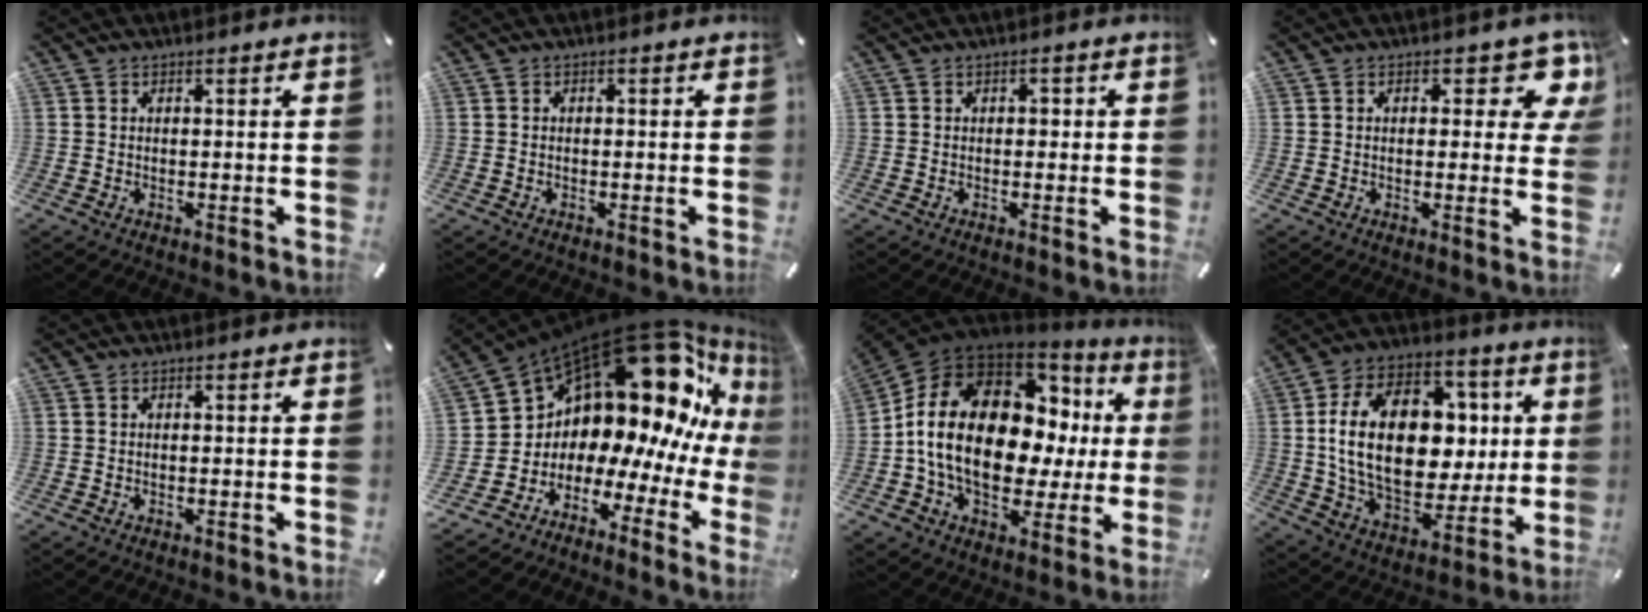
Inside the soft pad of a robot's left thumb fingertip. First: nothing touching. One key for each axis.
{"total": 0.7, "fx": -0.3, "fy": 0.5, "fz": 0.3, "tx": -0.005, "ty": 0.003, "tz": -0.007}
{"total": 1.4, "fx": -0.1, "fy": 1.2, "fz": 0.7, "tx": -0.007, "ty": 0.004, "tz": -0.008}
{"total": 8.8, "fx": 3.6, "fy": 4.6, "fz": 6.6, "tx": -0.068, "ty": -0.013, "tz": 0.055}
{"total": 0.0}
{"total": 17.9, "fx": 12.1, "fy": 9.4, "fz": 9.2, "tx": -0.124, "ty": -0.136, "tz": 0.228}
{"total": 21.0, "fx": 1.6, "fy": 14.4, "fz": 15.2, "tx": -0.275, "ty": -0.016, "tz": 0.034}
{"total": 24.7, "fx": 2.5, "fy": 16.6, "fz": 18.0, "tx": -0.339, "ty": -0.001, "tz": 0.047}